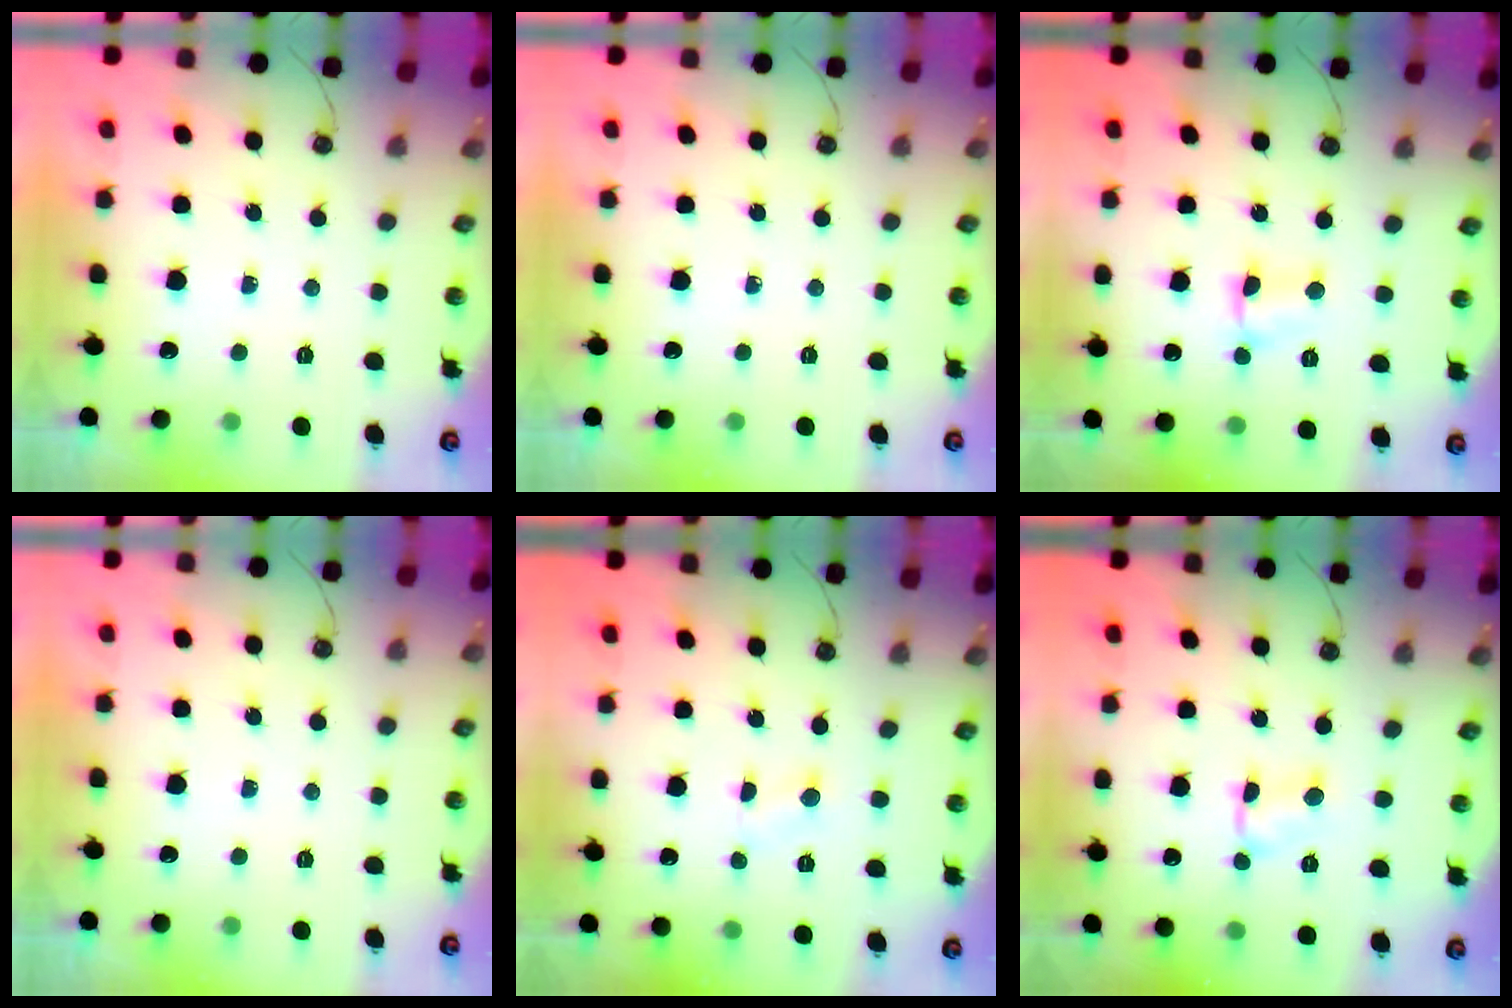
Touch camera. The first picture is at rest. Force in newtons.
{"total": 0.0}
{"total": 2.1, "press": 2.0, "slide": 0.5}
{"total": 0.0}
{"total": 0.9, "press": 0.9, "slide": 0.3}
{"total": 1.8, "press": 1.8, "slide": 0.1}